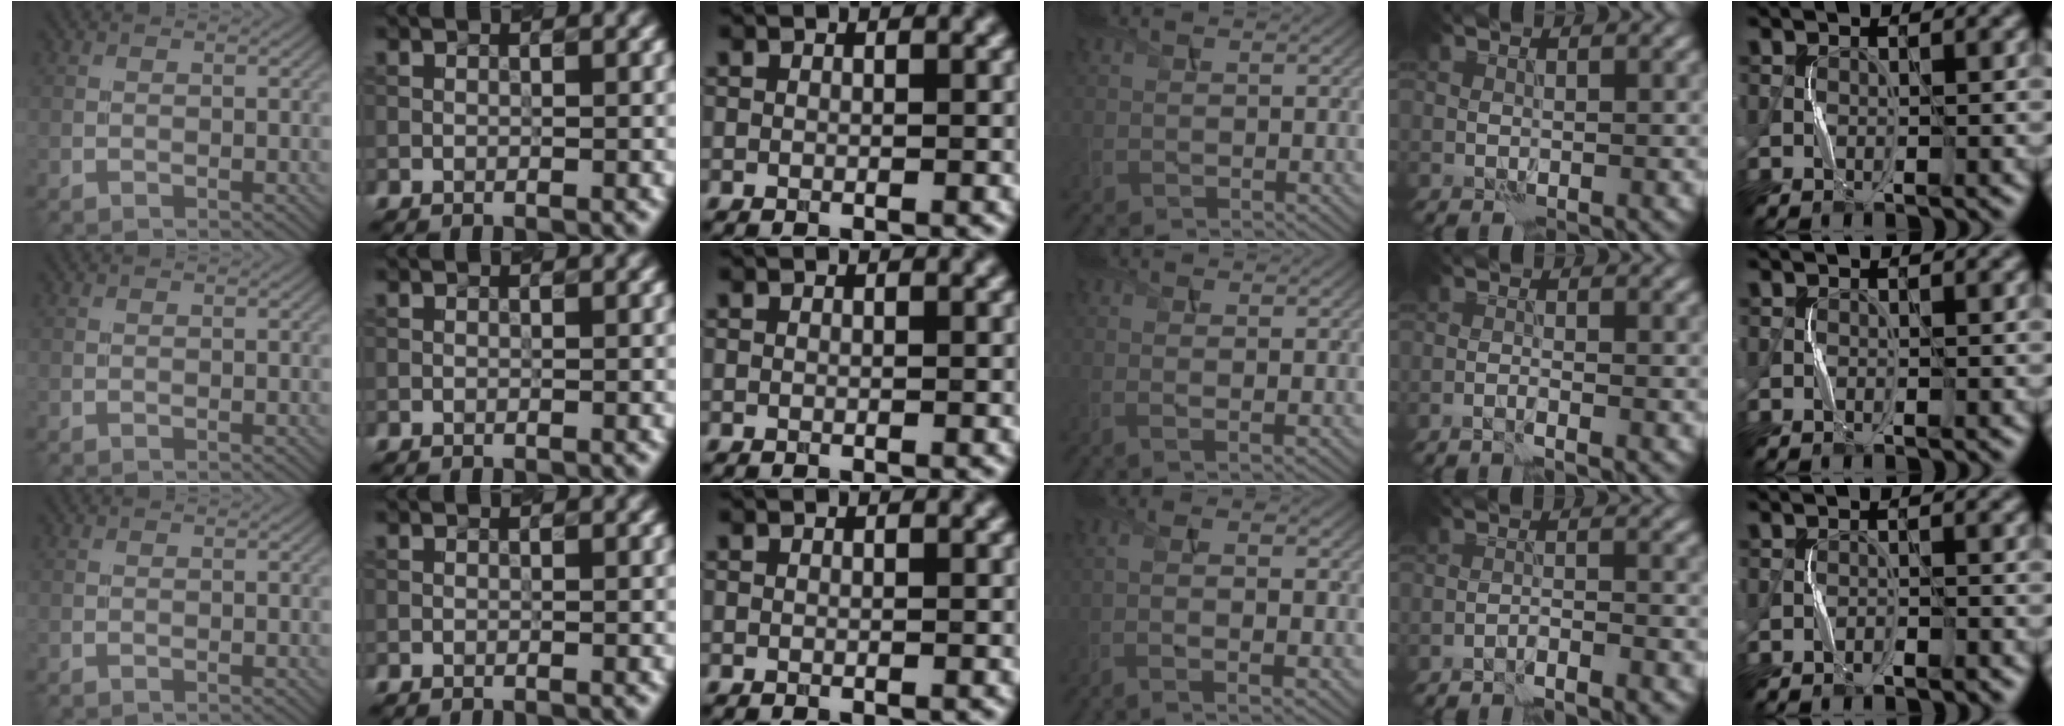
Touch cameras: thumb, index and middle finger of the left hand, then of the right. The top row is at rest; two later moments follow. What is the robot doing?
{"motion": "squeeze", "object": "sponge"}